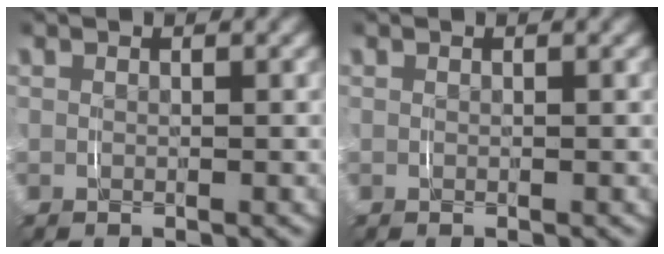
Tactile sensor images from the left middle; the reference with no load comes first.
{"total": 0.0}